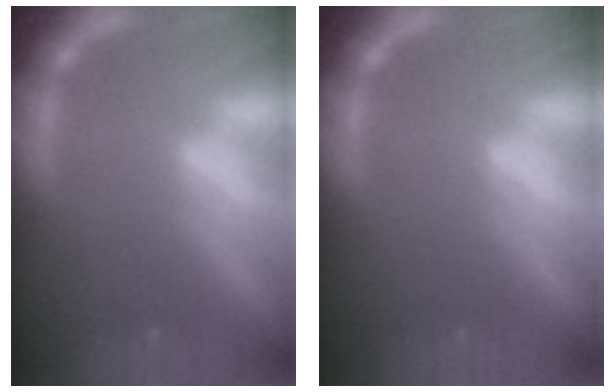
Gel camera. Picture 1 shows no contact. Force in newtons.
{"total": 0.0}